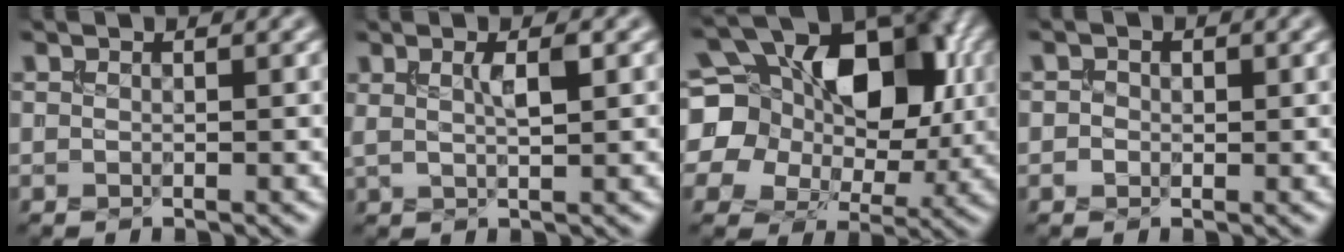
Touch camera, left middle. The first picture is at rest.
{"total": 2.0, "force": [0.7, 0.2, 1.9], "torque": [-0.038, -0.002, 0.012]}
{"total": 13.5, "force": [2.0, 10.0, 8.8], "torque": [-0.145, 0.009, 0.030]}
{"total": 0.9, "force": [0.0, 0.8, 0.4], "torque": [-0.001, -0.002, -0.007]}